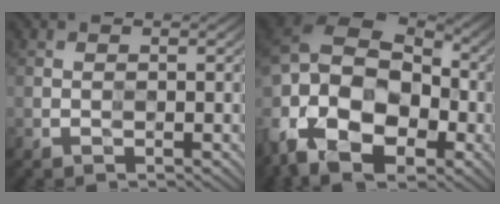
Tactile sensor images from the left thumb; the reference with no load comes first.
{"total": 20.1, "force": [-8.2, 14.5, 11.2], "torque": [-0.267, -0.034, -0.134]}